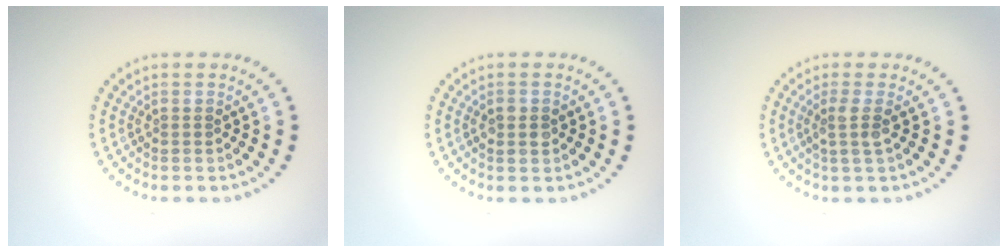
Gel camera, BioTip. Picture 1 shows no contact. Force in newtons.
{"total": 1.8, "press": 1.8, "slide": 0.1}
{"total": 1.8, "press": 1.4, "slide": 1.2}